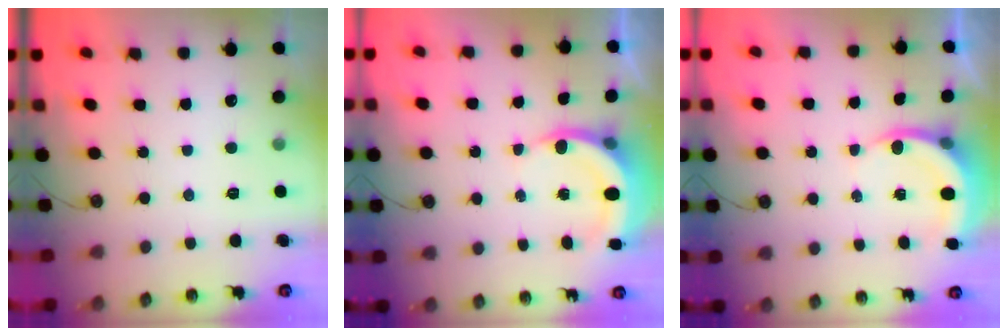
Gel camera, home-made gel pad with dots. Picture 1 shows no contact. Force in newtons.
{"total": 6.3, "press": 6.1, "slide": 1.4}
{"total": 4.5, "press": 4.5, "slide": 0.5}